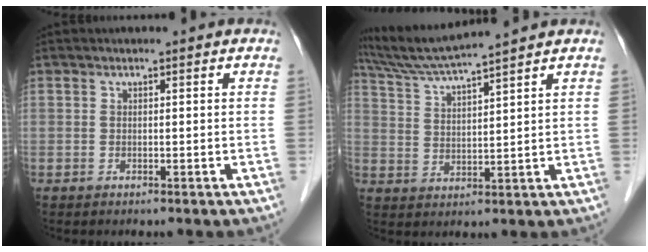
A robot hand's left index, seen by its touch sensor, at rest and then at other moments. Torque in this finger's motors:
{"motor_torque": [0.39, -0.51, 0.10, 0.02]}